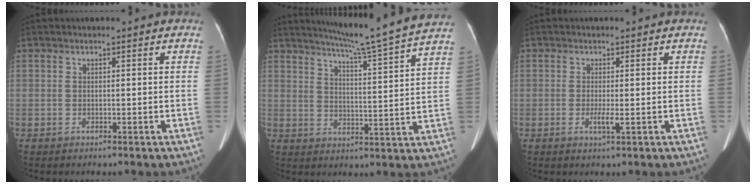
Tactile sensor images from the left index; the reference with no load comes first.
{"total": 14.7, "force": [13.1, -2.1, 6.3], "torque": [-0.109, -0.028, 0.174]}
{"total": 1.7, "force": [-0.4, 0.0, 1.6], "torque": [-0.034, -0.005, -0.007]}